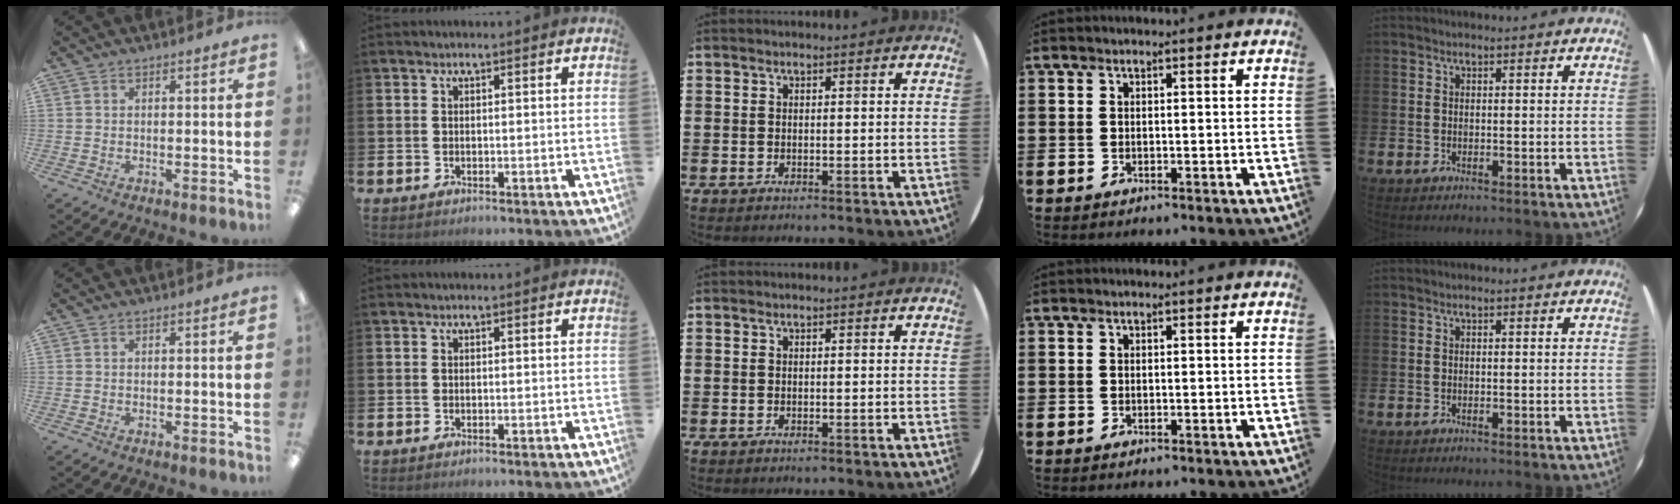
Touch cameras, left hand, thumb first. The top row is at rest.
{}